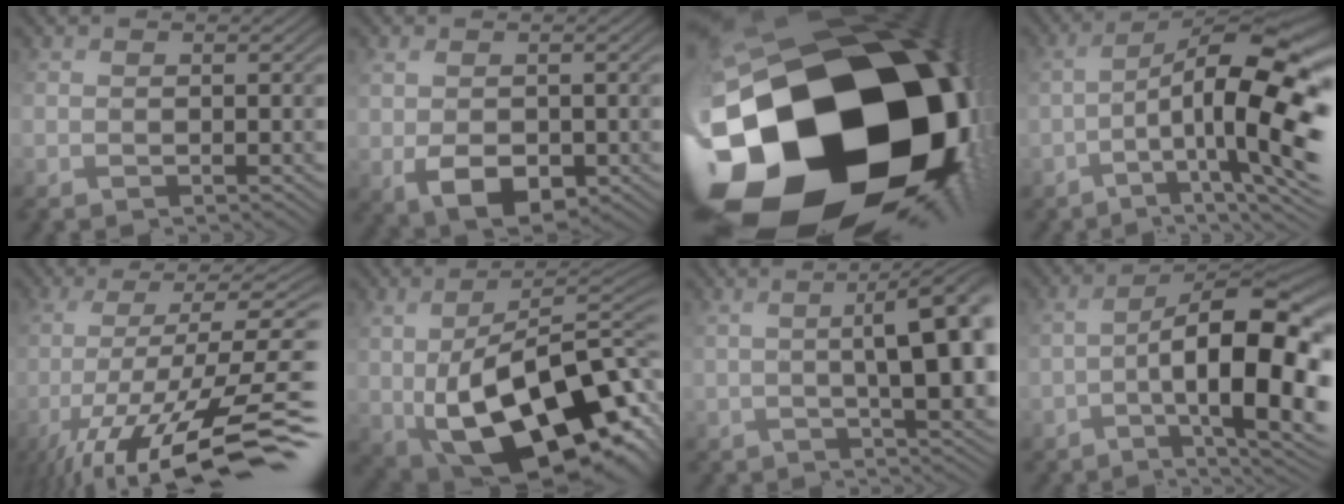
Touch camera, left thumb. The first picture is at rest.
{"total": 4.7, "force": [-1.1, 3.3, 3.2], "torque": [-0.078, -0.010, -0.007]}
{"total": 22.6, "force": [-5.9, 17.5, 13.1], "torque": [-0.246, -0.079, -0.084]}
{"total": 14.2, "force": [-3.1, 4.6, 13.1], "torque": [-0.197, 0.003, -0.031]}
{"total": 14.8, "force": [-7.3, 4.9, 11.9], "torque": [-0.222, 0.002, -0.109]}
{"total": 17.1, "force": [-4.0, 8.9, 14.0], "torque": [-0.222, -0.020, -0.044]}
{"total": 10.7, "force": [0.9, 3.6, 10.0], "torque": [-0.114, 0.011, 0.021]}
{"total": 14.2, "force": [-3.7, 4.7, 12.8], "torque": [-0.188, 0.006, -0.044]}